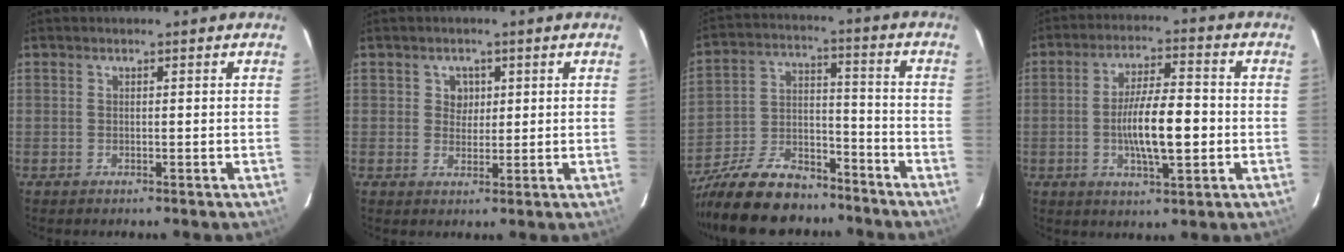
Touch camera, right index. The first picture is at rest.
{"total": 2.7, "force": [0.8, 2.6, 0.5], "torque": [-0.002, 0.010, 0.014]}
{"total": 20.4, "force": [-16.0, 8.8, 9.0], "torque": [-0.201, 0.009, -0.258]}
{"total": 10.6, "force": [-1.8, 2.6, 10.1], "torque": [-0.185, -0.004, -0.027]}